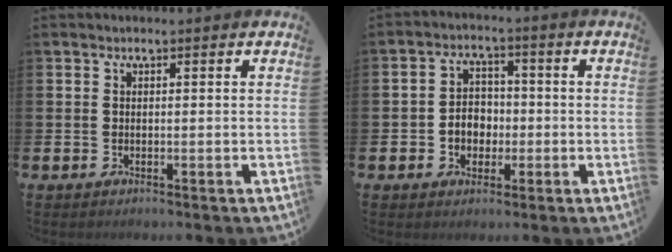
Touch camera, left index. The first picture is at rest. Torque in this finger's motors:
{"motor_torque": [0.48, 0.41, 0.12, 0.04]}